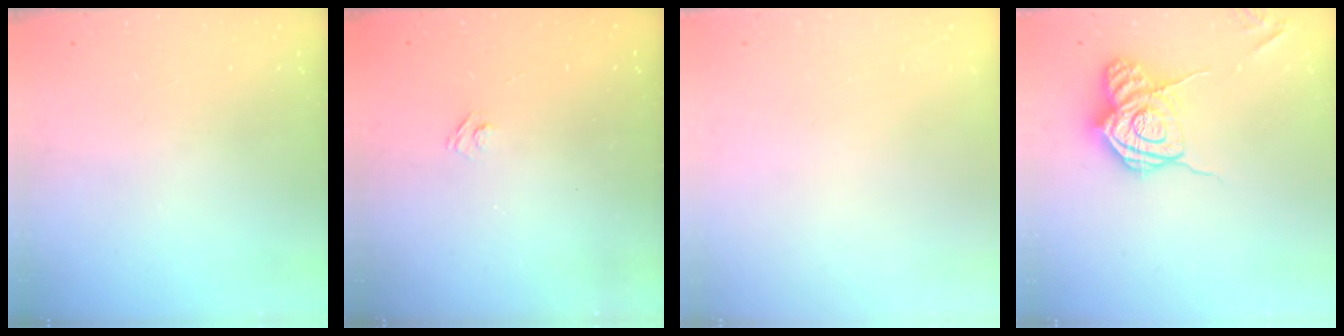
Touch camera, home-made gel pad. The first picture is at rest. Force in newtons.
{"total": 2.7, "press": 2.5, "slide": 0.9}
{"total": 2.7, "press": 2.6, "slide": 0.8}
{"total": 14.2, "press": 14.1, "slide": 0.8}